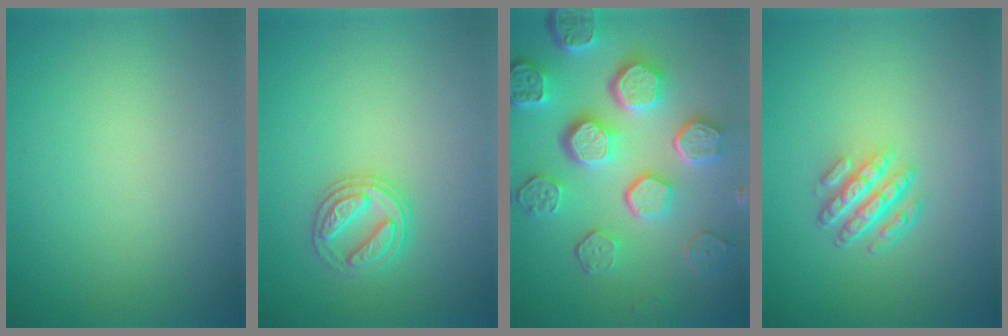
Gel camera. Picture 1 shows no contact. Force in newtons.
{"total": 2.6, "press": 2.5, "slide": 0.7}
{"total": 8.4, "press": 6.1, "slide": 5.8}
{"total": 4.3, "press": 3.1, "slide": 3.0}